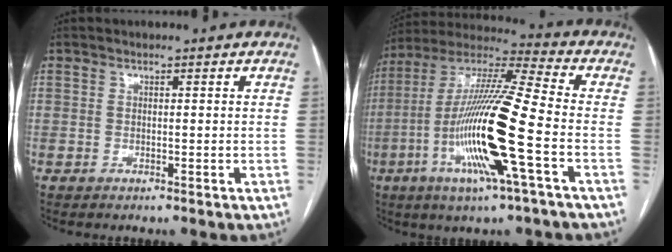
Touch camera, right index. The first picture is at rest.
{"total": 19.2, "force": [-5.4, 0.3, 18.5], "torque": [-0.374, -0.015, -0.110]}